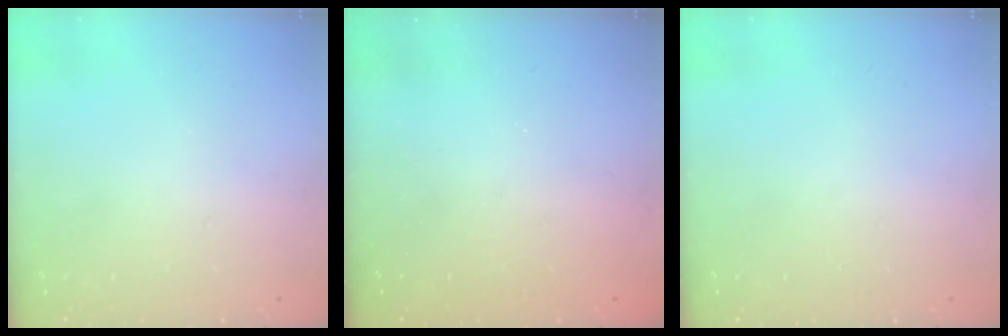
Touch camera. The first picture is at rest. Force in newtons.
{"total": 2.3, "press": 2.1, "slide": 0.8}
{"total": 0.0}